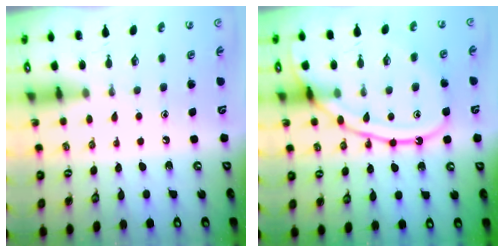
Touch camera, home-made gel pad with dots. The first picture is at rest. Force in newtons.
{"total": 16.2, "press": 16.1, "slide": 1.6}